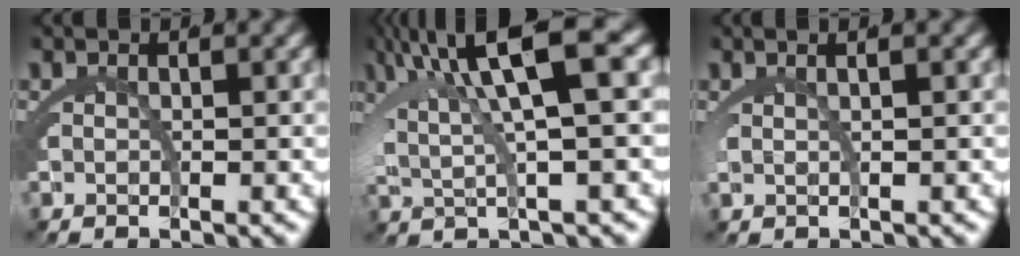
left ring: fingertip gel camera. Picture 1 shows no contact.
{"total": 8.1, "force": [3.2, 2.3, 7.1], "torque": [-0.121, 0.015, 0.053]}
{"total": 2.0, "force": [1.1, 0.1, 1.7], "torque": [-0.021, 0.007, 0.020]}